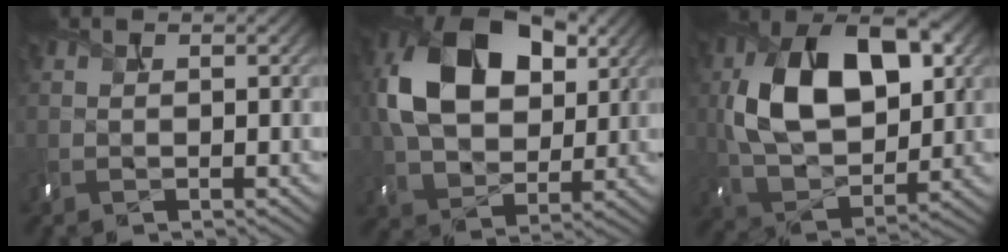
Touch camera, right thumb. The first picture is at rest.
{"total": 15.0, "force": [3.9, 10.0, 10.4], "torque": [-0.219, 0.015, 0.070]}
{"total": 14.8, "force": [3.2, 9.0, 11.2], "torque": [-0.213, 0.008, 0.055]}